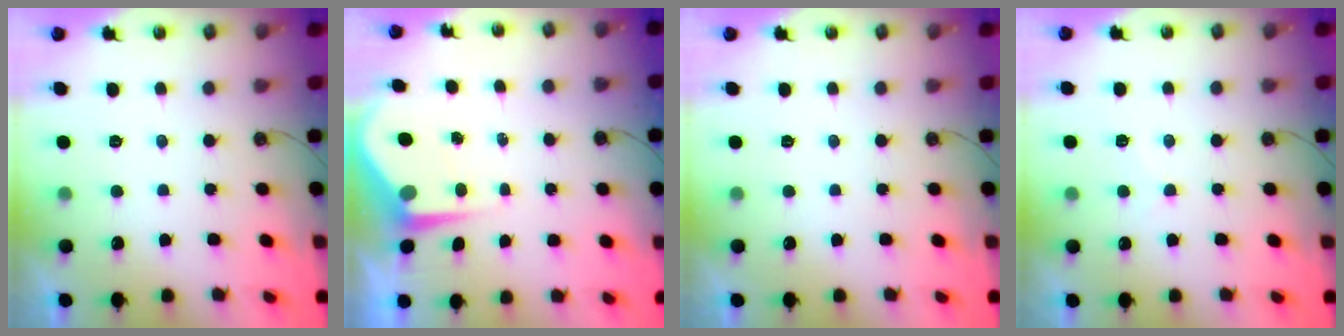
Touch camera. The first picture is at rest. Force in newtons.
{"total": 5.0, "press": 5.0, "slide": 0.3}
{"total": 0.0}
{"total": 4.7, "press": 4.6, "slide": 0.6}